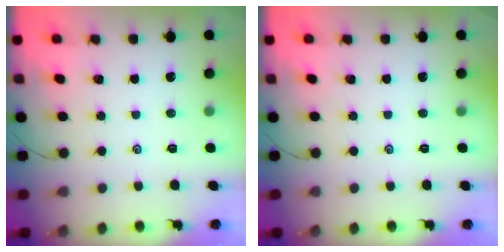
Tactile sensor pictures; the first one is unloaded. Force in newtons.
{"total": 0.0}